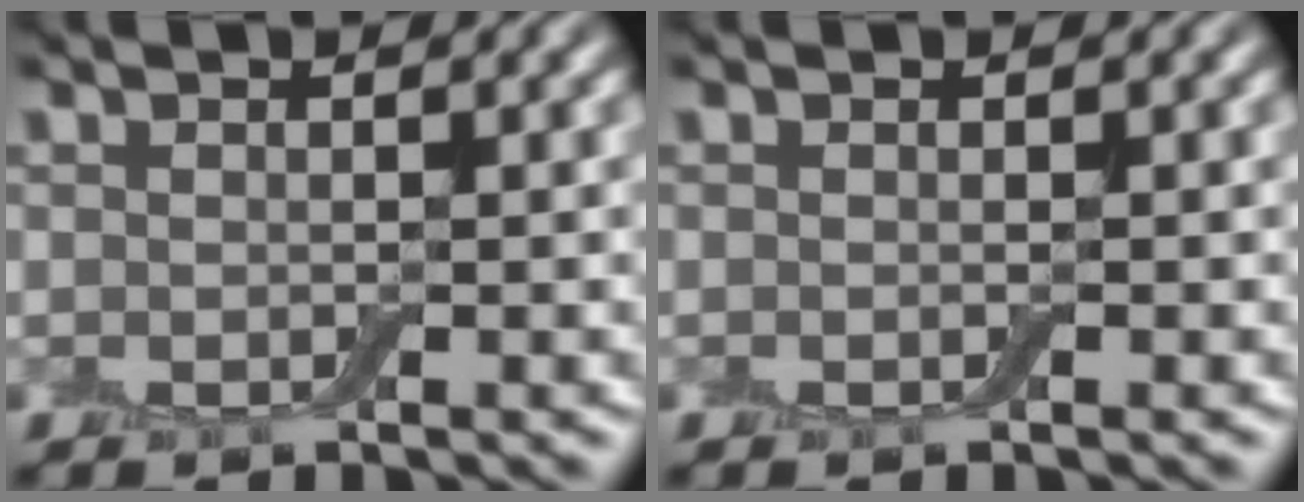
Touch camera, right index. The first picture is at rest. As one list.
[{"total": 0.0}]